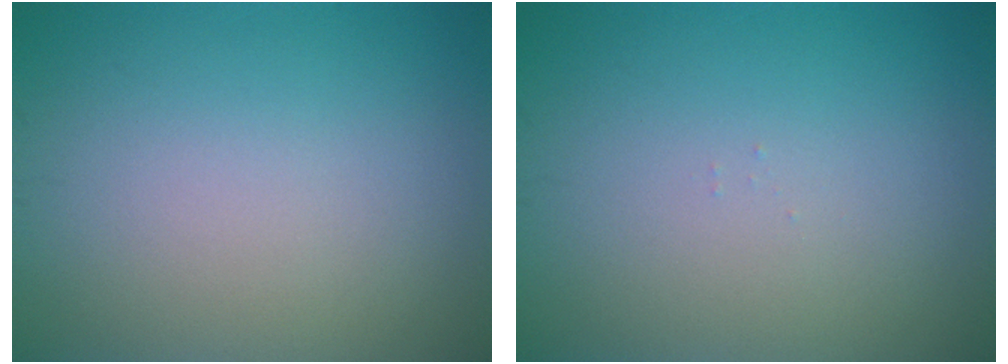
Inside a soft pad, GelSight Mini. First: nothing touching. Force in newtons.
{"total": 0.0}